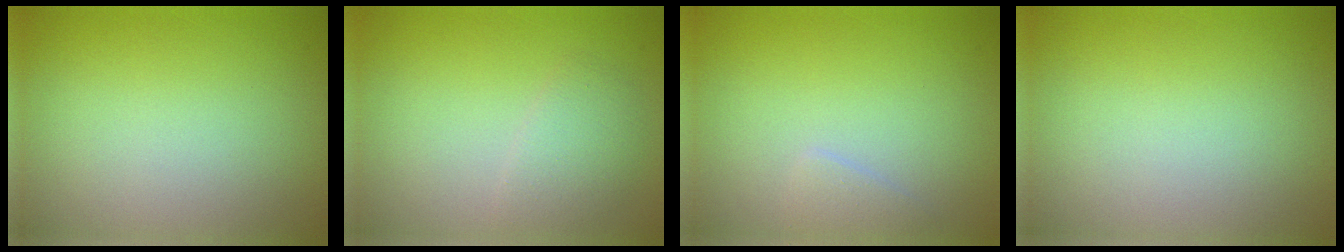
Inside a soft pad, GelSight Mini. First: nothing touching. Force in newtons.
{"total": 2.0, "press": 2.0, "slide": 0.1}
{"total": 1.0, "press": 1.0, "slide": 0.1}
{"total": 0.0}